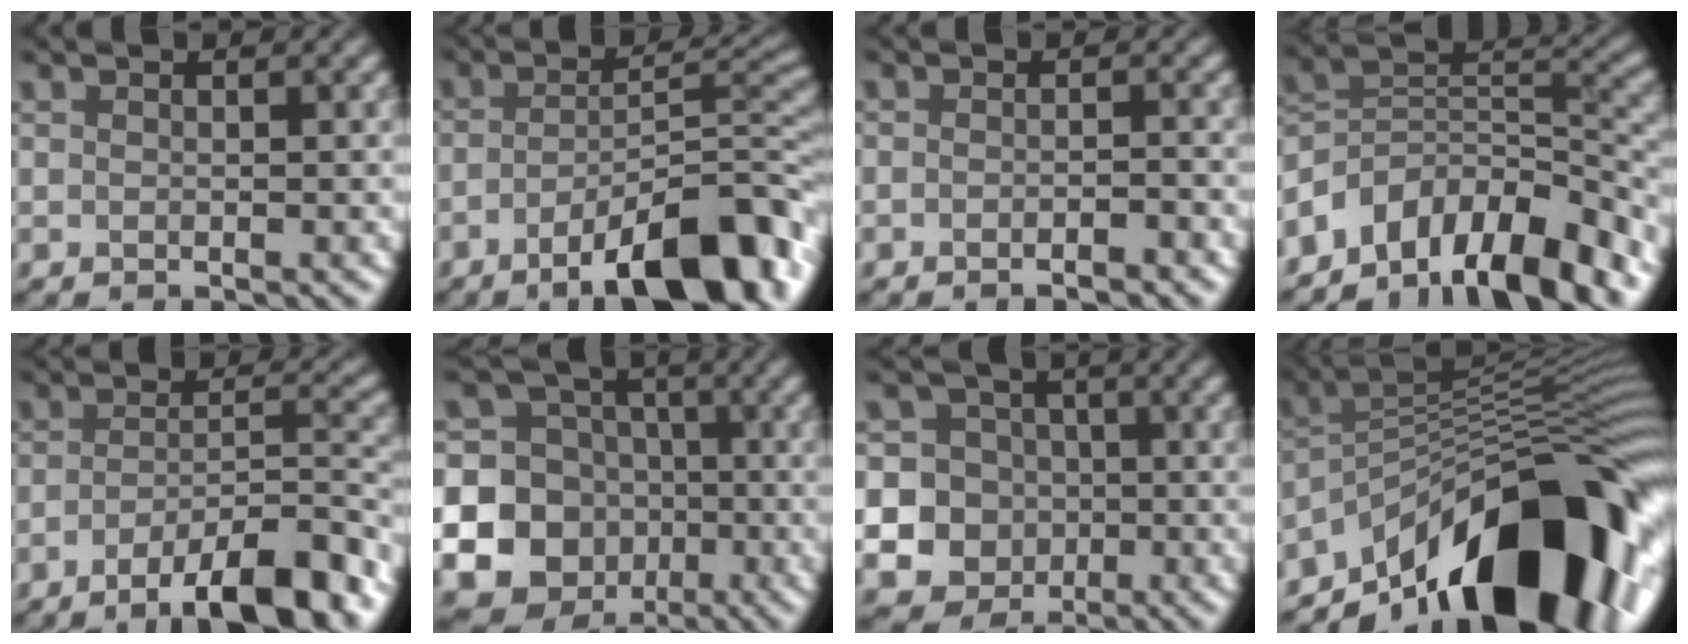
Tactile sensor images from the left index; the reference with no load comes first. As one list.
[{"total": 12.0, "force": [-6.9, 3.4, 9.1], "torque": [-0.129, -0.001, -0.111]}, {"total": 1.3, "force": [-1.2, 0.0, 0.4], "torque": [-0.003, -0.002, -0.022]}, {"total": 11.0, "force": [-8.0, 4.4, 6.1], "torque": [-0.088, 0.016, -0.159]}, {"total": 9.2, "force": [-6.3, 2.1, 6.3], "torque": [-0.088, 0.005, -0.105]}, {"total": 18.6, "force": [-4.5, 17.6, 3.6], "torque": [-0.112, -0.008, -0.100]}, {"total": 10.2, "force": [-1.7, 9.7, 2.4], "torque": [-0.053, 0.018, -0.059]}, {"total": 16.4, "force": [-9.8, 6.0, 11.7], "torque": [-0.165, 0.018, -0.175]}]